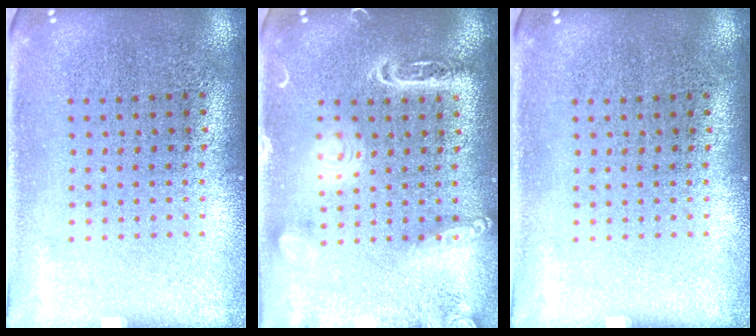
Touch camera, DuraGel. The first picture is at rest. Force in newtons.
{"total": 1.9, "press": 1.9, "slide": 0.1}
{"total": 0.0}